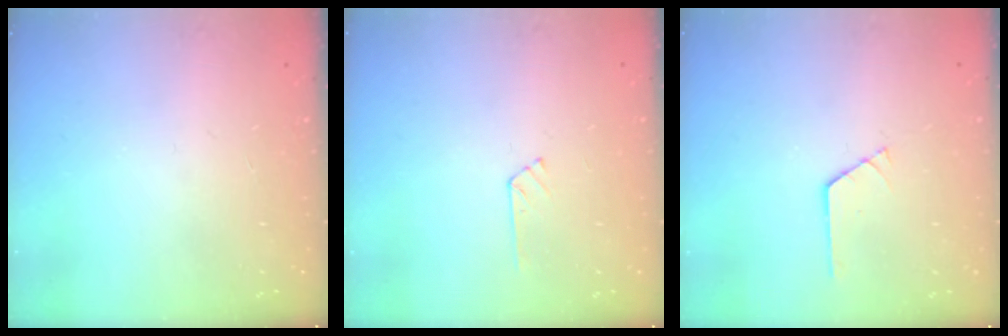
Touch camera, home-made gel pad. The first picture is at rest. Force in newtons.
{"total": 2.8, "press": 2.8, "slide": 0.3}
{"total": 0.9, "press": 0.9, "slide": 0.1}